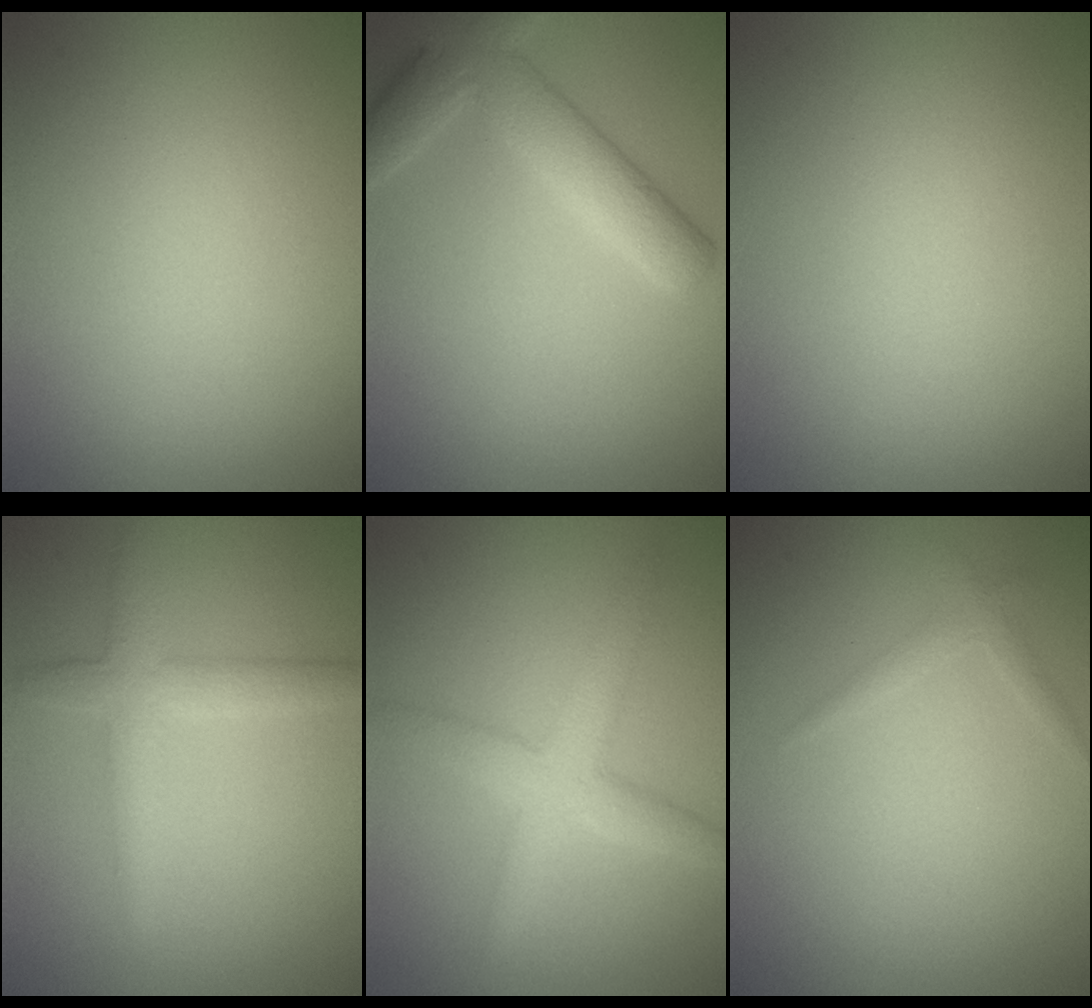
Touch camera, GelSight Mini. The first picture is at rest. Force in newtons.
{"total": 5.0, "press": 5.0, "slide": 0.5}
{"total": 0.0}
{"total": 3.1, "press": 3.1, "slide": 0.0}
{"total": 3.7, "press": 3.7, "slide": 0.1}
{"total": 1.0, "press": 1.0, "slide": 0.0}